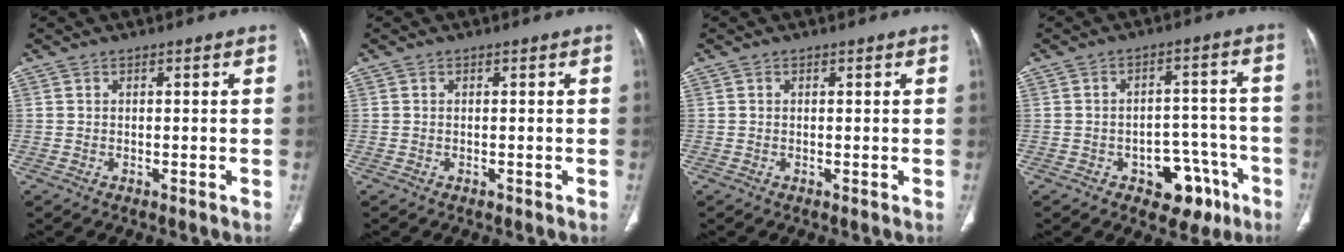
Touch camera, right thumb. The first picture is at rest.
{"total": 0.0}
{"total": 0.0}
{"total": 10.1, "force": [-5.3, 6.4, 5.7], "torque": [-0.038, 0.047, -0.062]}